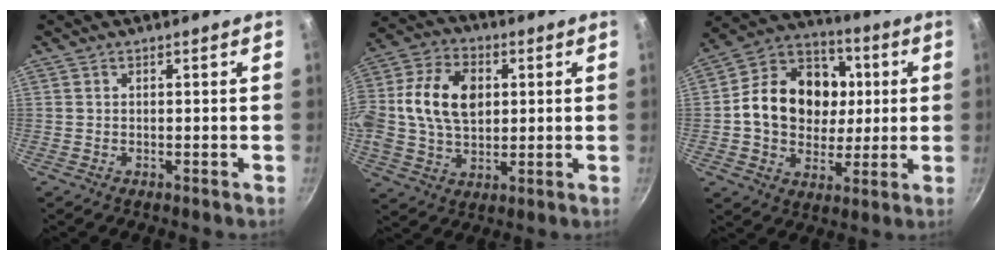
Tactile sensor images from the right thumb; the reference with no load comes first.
{"total": 16.1, "force": [2.3, 11.0, 11.5], "torque": [-0.201, 0.015, 0.030]}
{"total": 19.1, "force": [1.6, 15.4, 11.1], "torque": [-0.157, 0.022, 0.019]}